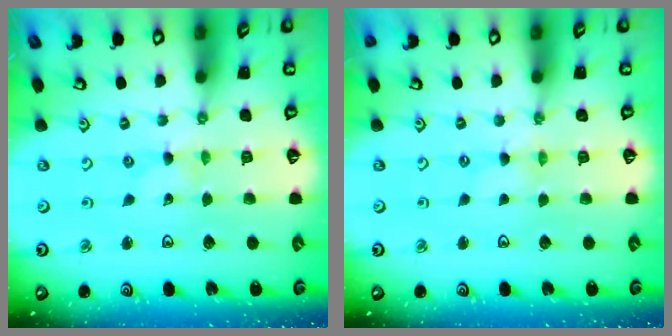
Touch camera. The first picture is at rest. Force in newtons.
{"total": 0.0}